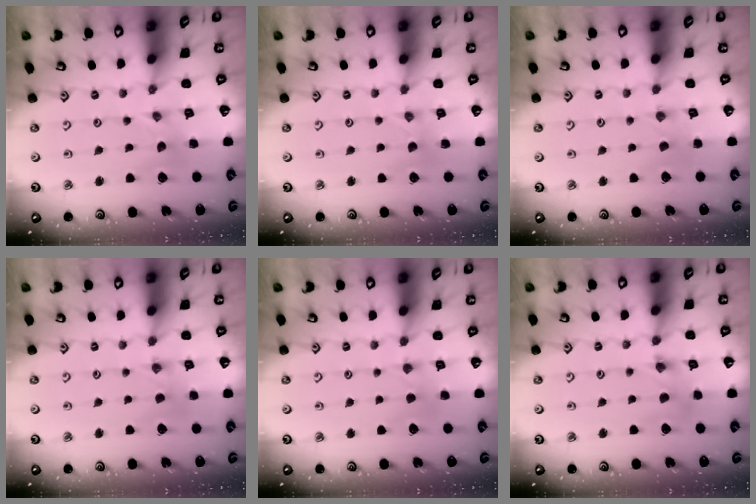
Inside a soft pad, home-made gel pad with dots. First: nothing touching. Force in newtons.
{"total": 1.4, "press": 1.4, "slide": 0.2}
{"total": 0.0}
{"total": 2.1, "press": 2.1, "slide": 0.3}
{"total": 1.6, "press": 1.6, "slide": 0.4}
{"total": 3.1, "press": 3.0, "slide": 0.4}